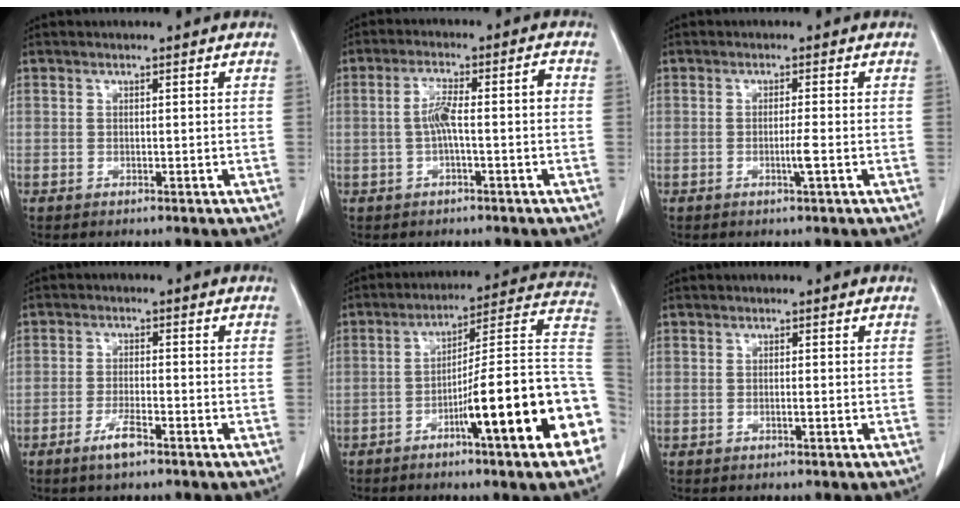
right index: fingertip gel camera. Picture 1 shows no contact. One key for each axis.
{"total": 5.6, "fx": -0.6, "fy": 0.8, "fz": 5.5, "tx": -0.105, "ty": 0.024, "tz": -0.009}
{"total": 3.4, "fx": -1.2, "fy": -0.7, "fz": 3.1, "tx": -0.058, "ty": -0.006, "tz": -0.022}
{"total": 3.7, "fx": -2.5, "fy": 0.6, "fz": 2.7, "tx": -0.053, "ty": -0.002, "tz": -0.046}
{"total": 20.2, "fx": -7.1, "fy": 0.7, "fz": 19.0, "tx": -0.191, "ty": 0.017, "tz": -0.104}
{"total": 0.6, "fx": -0.2, "fy": 0.0, "fz": 0.5, "tx": -0.010, "ty": 0.001, "tz": -0.003}